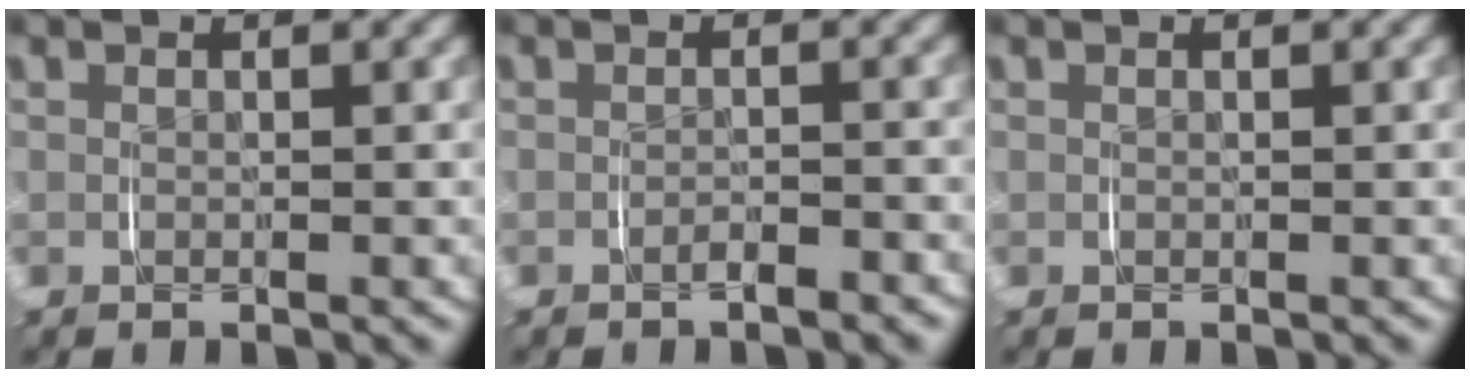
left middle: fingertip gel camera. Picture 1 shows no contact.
{"total": 1.1, "force": [-1.0, 0.2, 0.4], "torque": [-0.004, 0.002, -0.021]}
{"total": 0.0}